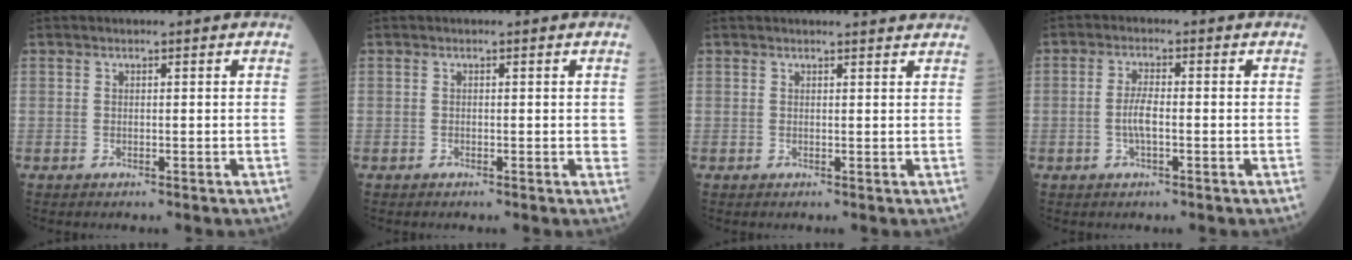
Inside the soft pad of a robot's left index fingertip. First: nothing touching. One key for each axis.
{"total": 0.8, "fx": 0.2, "fy": 0.5, "fz": 0.6, "tx": -0.003, "ty": 0.001, "tz": 0.002}
{"total": 3.1, "fx": 3.0, "fy": 0.0, "fz": 0.5, "tx": -0.009, "ty": 0.006, "tz": 0.027}
{"total": 3.2, "fx": -0.7, "fy": 0.7, "fz": 3.0, "tx": -0.067, "ty": 0.001, "tz": -0.014}